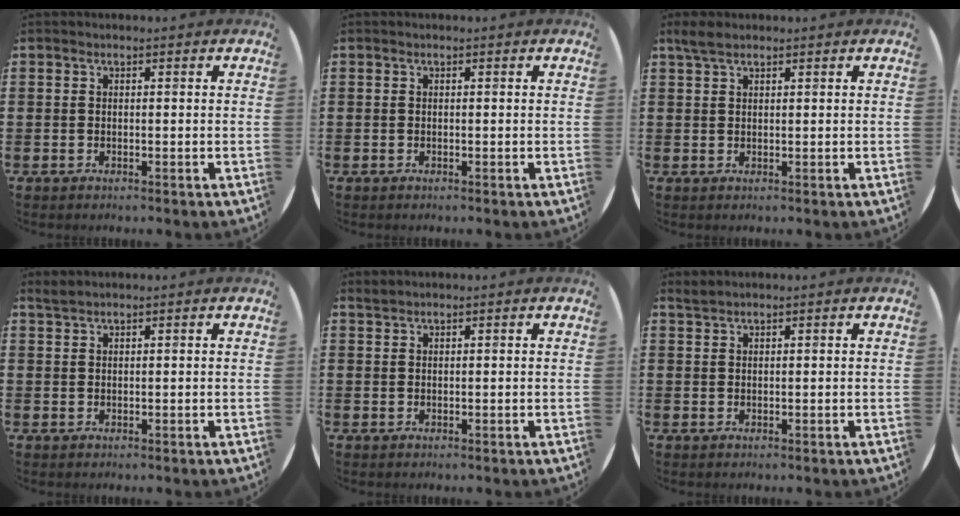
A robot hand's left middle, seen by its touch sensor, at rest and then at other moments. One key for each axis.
{"total": 0.0}
{"total": 2.1, "fx": 1.7, "fy": 0.7, "fz": 1.1, "tx": -0.024, "ty": 0.005, "tz": 0.032}
{"total": 1.1, "fx": 1.0, "fy": 0.0, "fz": 0.3, "tx": -0.007, "ty": 0.001, "tz": 0.019}
{"total": 0.7, "fx": 0.7, "fy": -0.1, "fz": -0.1, "tx": 0.001, "ty": 0.000, "tz": 0.013}
{"total": 0.9, "fx": 0.9, "fy": -0.1, "fz": 0.2, "tx": -0.004, "ty": 0.001, "tz": 0.017}